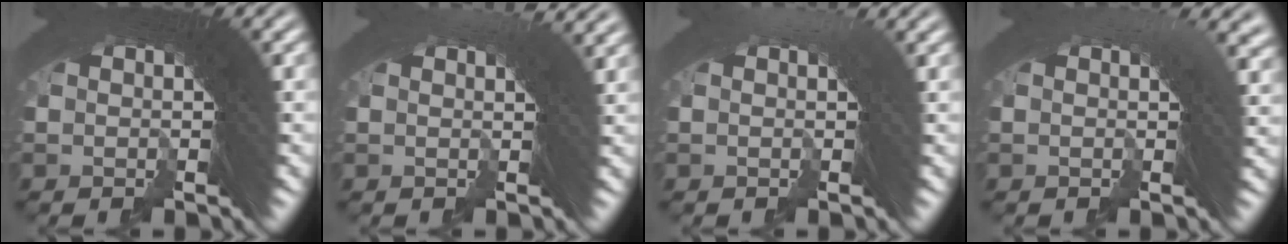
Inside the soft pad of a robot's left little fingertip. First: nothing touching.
{"total": 3.6, "force": [2.4, 0.2, 2.7], "torque": [-0.017, 0.021, 0.024]}
{"total": 1.2, "force": [0.7, 0.0, 0.9], "torque": [0.007, 0.025, -0.004]}
{"total": 3.3, "force": [1.2, 1.6, 2.6], "torque": [0.002, 0.032, -0.008]}